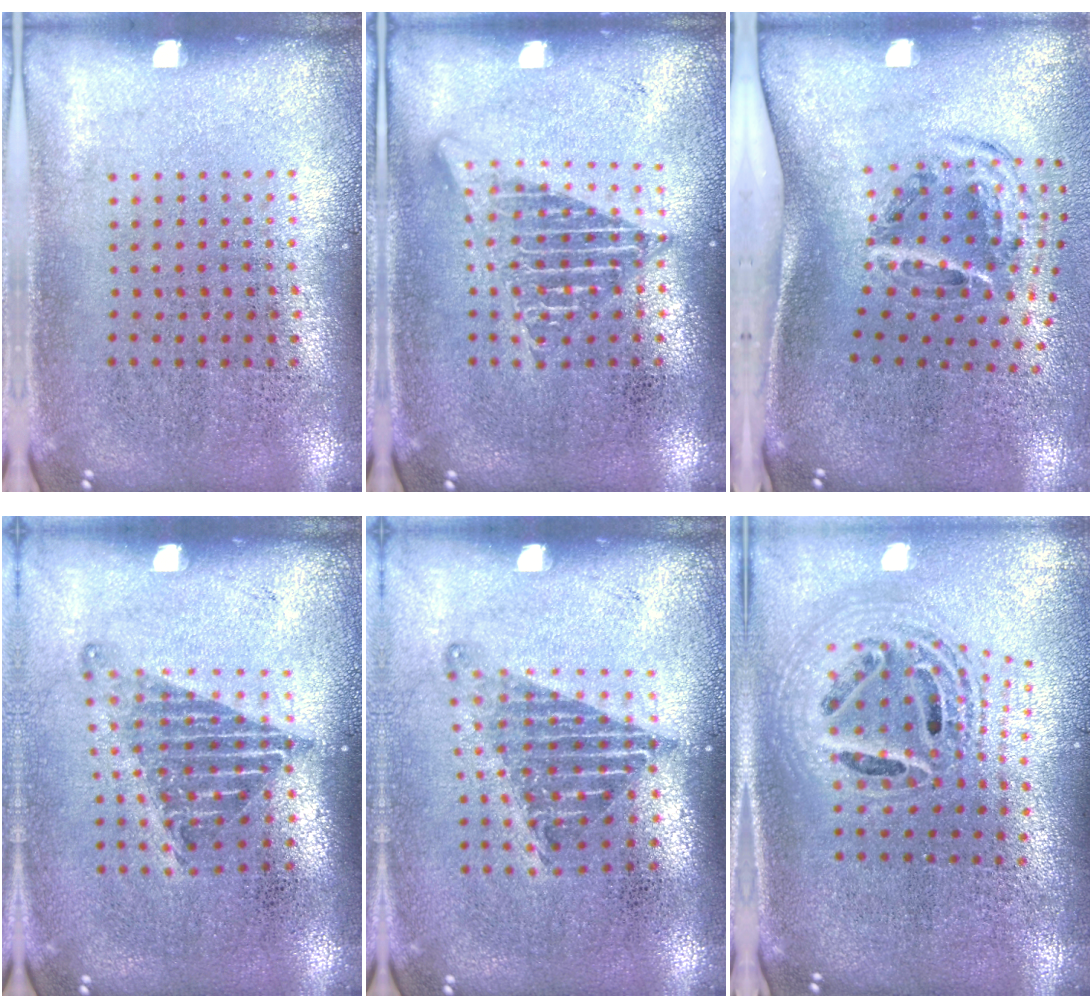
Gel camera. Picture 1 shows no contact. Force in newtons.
{"total": 2.6, "press": 2.5, "slide": 0.3}
{"total": 2.0, "press": 1.2, "slide": 1.5}
{"total": 1.3, "press": 1.1, "slide": 0.8}
{"total": 1.3, "press": 1.1, "slide": 0.8}
{"total": 2.3, "press": 1.8, "slide": 1.4}